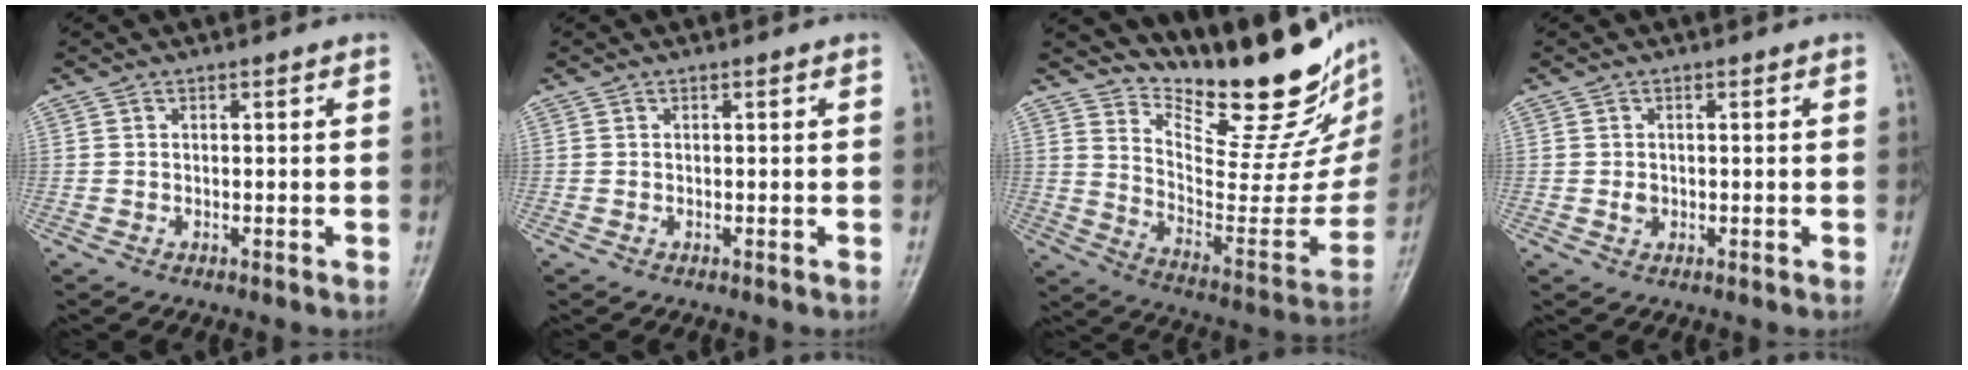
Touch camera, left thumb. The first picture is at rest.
{"total": 0.0}
{"total": 25.1, "force": [18.9, 8.1, 14.4], "torque": [-0.179, -0.132, 0.282]}
{"total": 1.3, "force": [-0.1, 1.1, 0.7], "torque": [-0.007, 0.002, 0.000]}